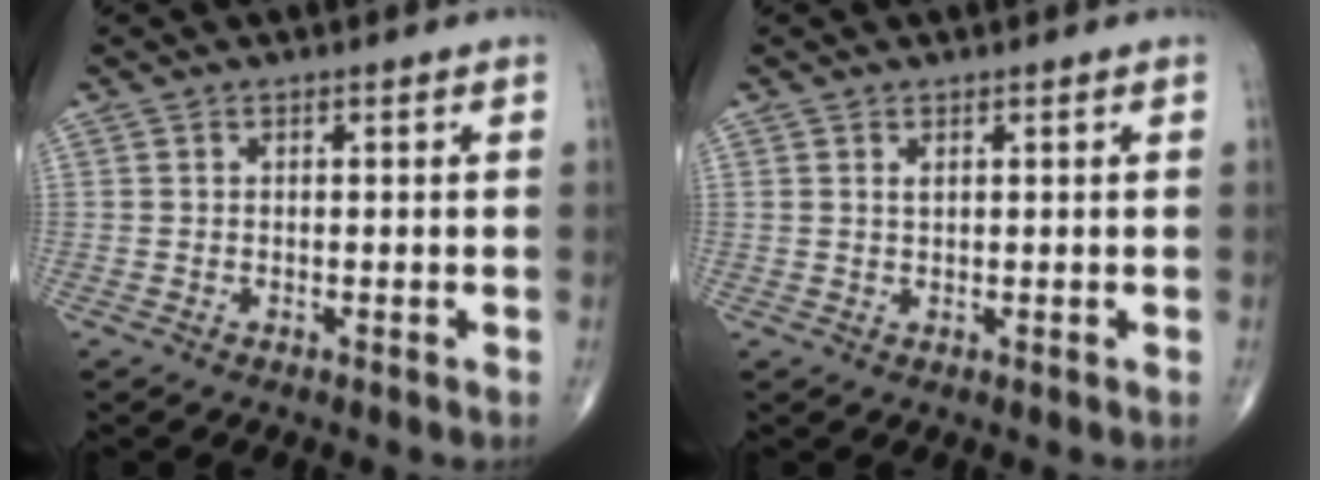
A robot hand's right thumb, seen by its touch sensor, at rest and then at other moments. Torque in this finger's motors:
{"motor_torque": [-0.13, -0.21, 0.25, 0.31, 0.00]}